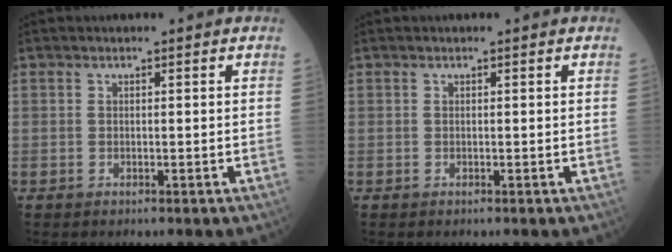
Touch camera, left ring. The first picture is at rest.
{"total": 0.0}